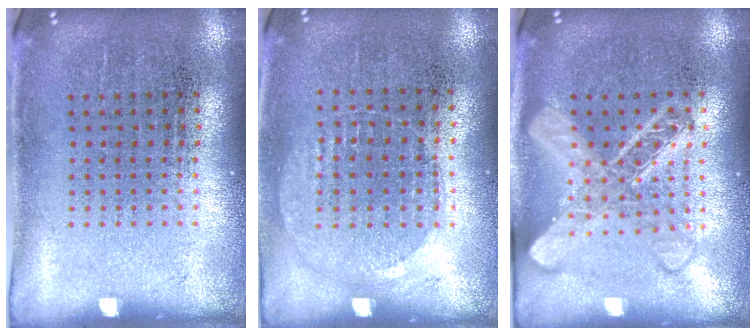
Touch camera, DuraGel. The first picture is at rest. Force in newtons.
{"total": 1.0, "press": 0.9, "slide": 0.4}
{"total": 2.9, "press": 2.8, "slide": 0.5}